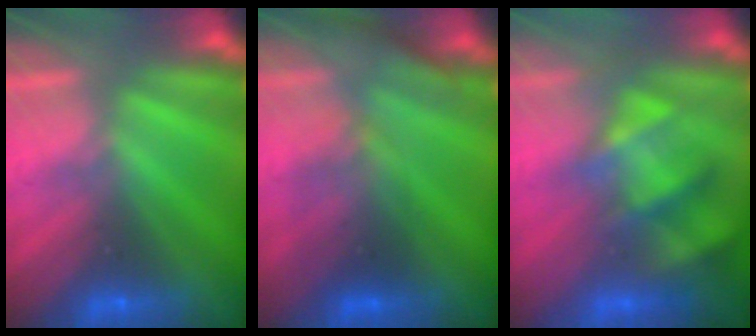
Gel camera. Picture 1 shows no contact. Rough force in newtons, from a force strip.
{"total": 2.8}
{"total": 4.8}